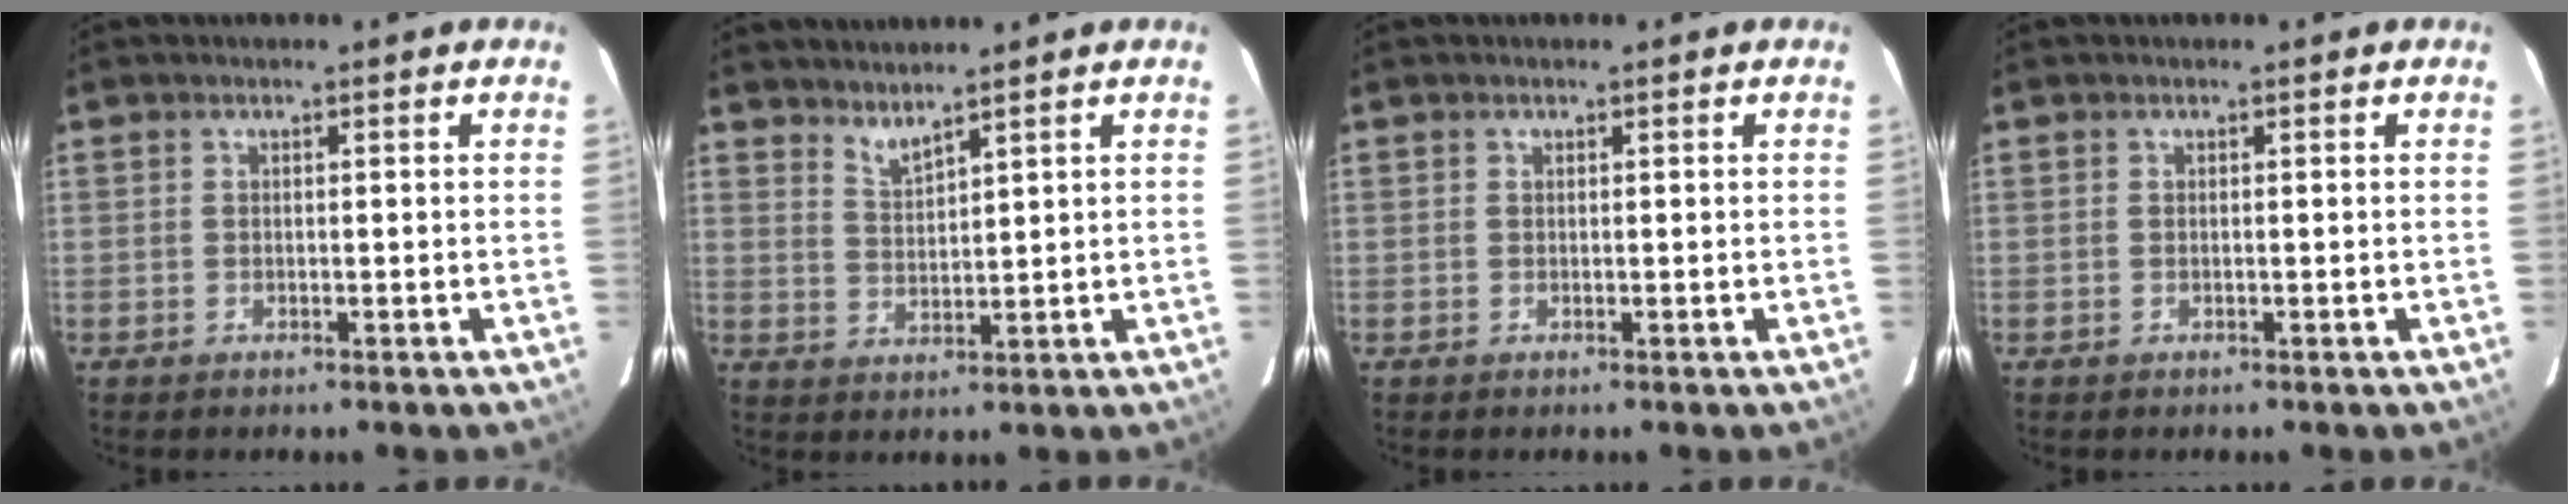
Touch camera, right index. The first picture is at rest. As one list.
[{"total": 3.2, "force": [3.0, 0.0, 1.2], "torque": [-0.023, -0.006, 0.055]}, {"total": 0.0}, {"total": 0.0}]